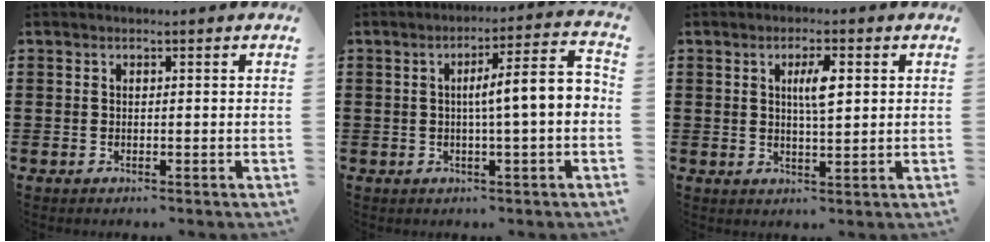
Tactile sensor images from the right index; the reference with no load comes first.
{"total": 7.8, "force": [0.0, 0.9, 7.8], "torque": [-0.124, -0.007, -0.008]}
{"total": 4.4, "force": [1.1, 1.1, 4.2], "torque": [-0.076, 0.004, 0.013]}